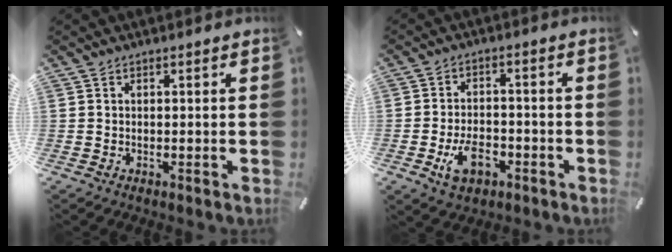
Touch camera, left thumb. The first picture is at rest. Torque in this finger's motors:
{"motor_torque": [0.42, 1.34, 0.19, -0.02, 0.20]}